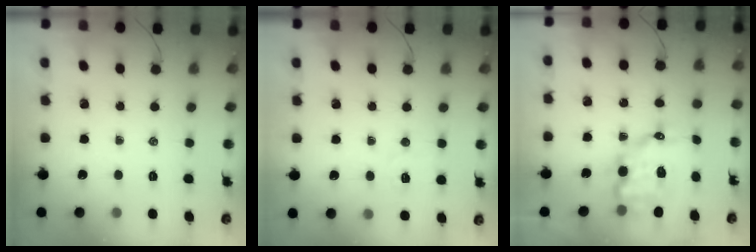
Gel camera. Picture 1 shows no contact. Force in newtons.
{"total": 5.0, "press": 4.9, "slide": 1.1}
{"total": 9.9, "press": 9.6, "slide": 2.3}